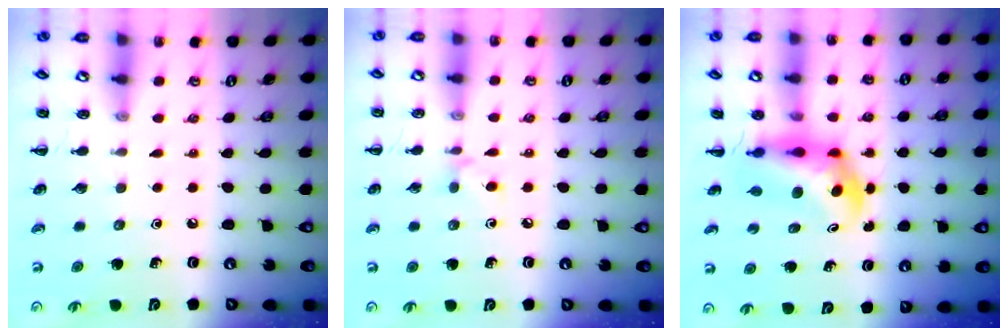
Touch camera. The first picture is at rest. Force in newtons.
{"total": 5.3, "press": 4.9, "slide": 1.9}
{"total": 5.5, "press": 5.3, "slide": 1.6}